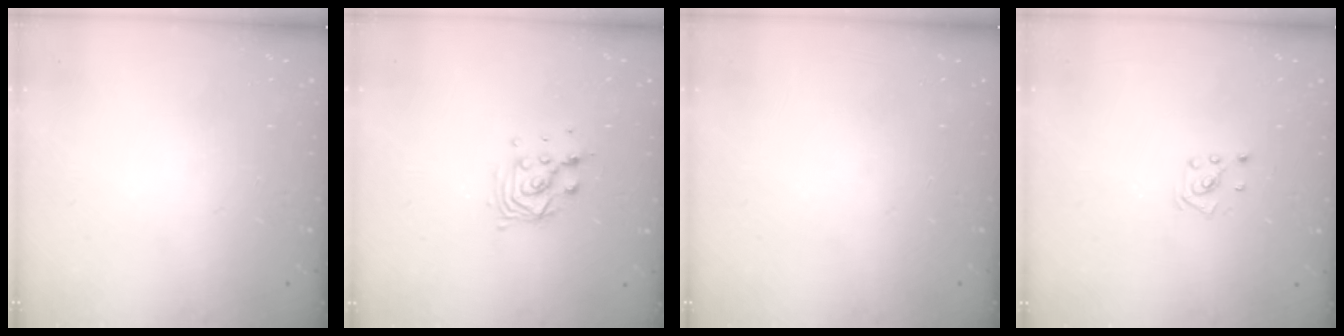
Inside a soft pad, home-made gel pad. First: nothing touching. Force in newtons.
{"total": 8.2, "press": 8.1, "slide": 0.5}
{"total": 0.0}
{"total": 2.2, "press": 2.2, "slide": 0.6}